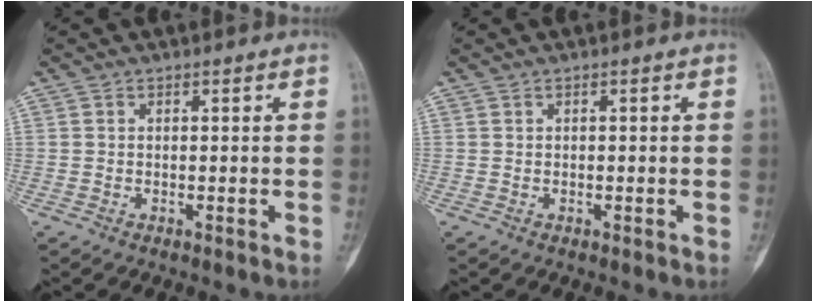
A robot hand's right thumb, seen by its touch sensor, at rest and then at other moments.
{"total": 0.0}